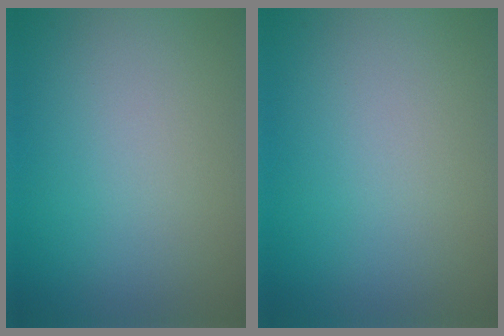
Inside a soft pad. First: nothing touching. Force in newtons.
{"total": 0.0}